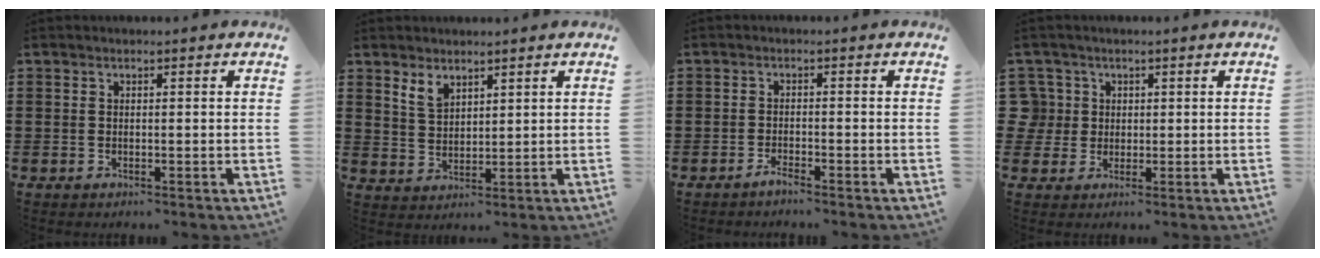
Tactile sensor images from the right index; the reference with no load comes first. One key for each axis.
{"total": 3.4, "fx": 2.6, "fy": 1.8, "fz": 1.4, "tx": -0.035, "ty": 0.004, "tz": 0.049}
{"total": 1.5, "fx": -1.4, "fy": 0.1, "fz": 0.6, "tx": -0.013, "ty": -0.001, "tz": -0.026}
{"total": 4.2, "fx": 0.6, "fy": 4.1, "fz": 0.5, "tx": -0.037, "ty": 0.011, "tz": 0.008}